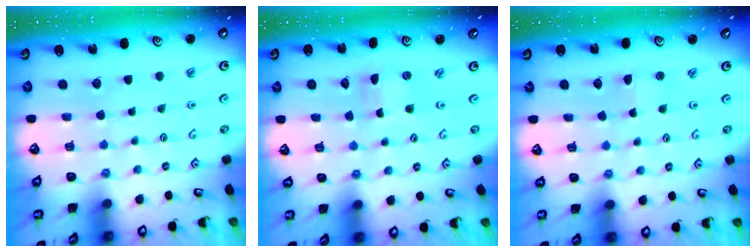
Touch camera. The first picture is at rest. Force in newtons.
{"total": 0.0}
{"total": 2.2, "press": 2.2, "slide": 0.3}